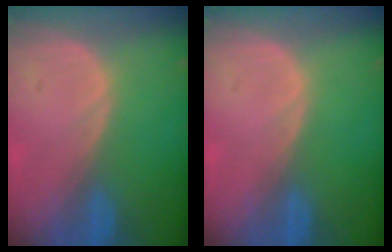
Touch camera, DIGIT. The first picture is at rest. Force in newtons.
{"total": 0.0}